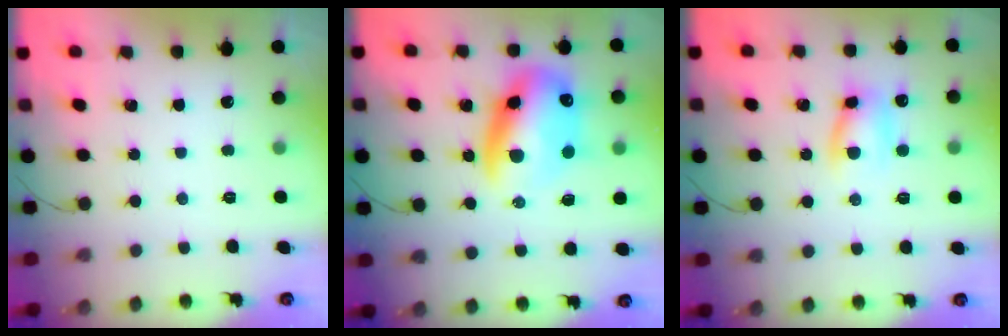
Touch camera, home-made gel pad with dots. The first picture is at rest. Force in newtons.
{"total": 15.5, "press": 15.1, "slide": 3.5}
{"total": 8.0, "press": 7.9, "slide": 0.8}